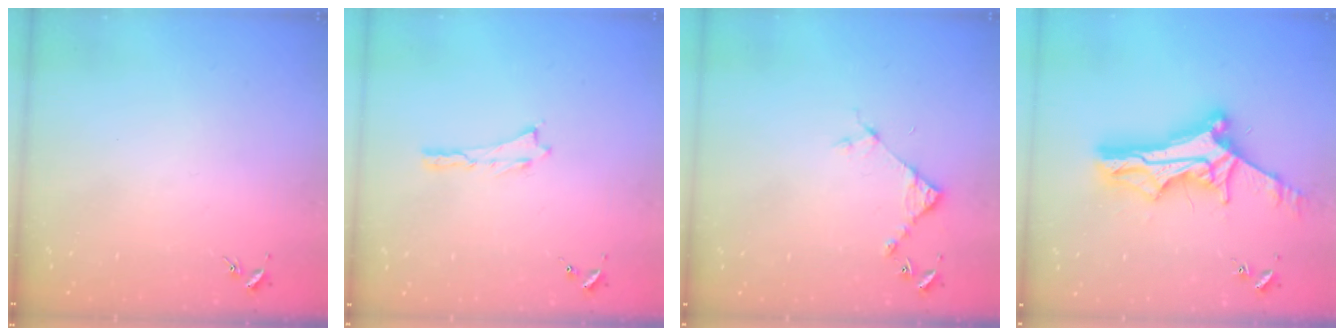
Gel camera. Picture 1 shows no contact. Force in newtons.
{"total": 0.0}
{"total": 4.3, "press": 4.3, "slide": 0.4}
{"total": 12.6, "press": 12.6, "slide": 1.0}